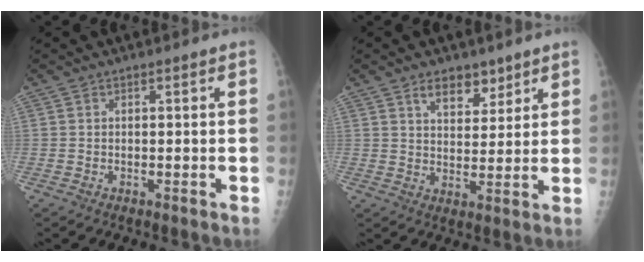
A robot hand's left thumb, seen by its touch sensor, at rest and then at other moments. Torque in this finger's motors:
{"motor_torque": [0.96, 0.46, 0.40, -0.20, 0.15]}